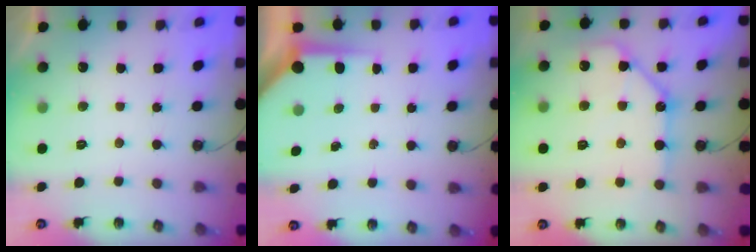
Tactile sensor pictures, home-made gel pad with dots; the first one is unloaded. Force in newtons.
{"total": 5.2, "press": 5.1, "slide": 0.6}
{"total": 14.0, "press": 14.0, "slide": 1.5}